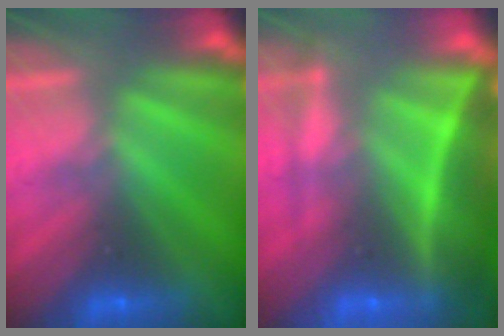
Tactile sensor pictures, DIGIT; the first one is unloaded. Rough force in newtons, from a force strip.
{"total": 7.0}